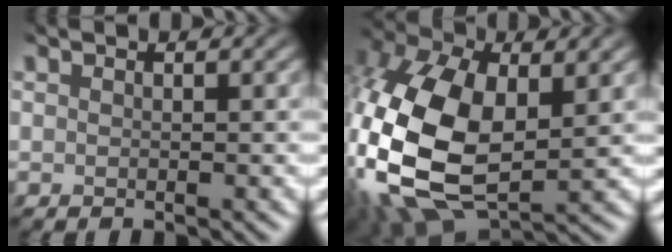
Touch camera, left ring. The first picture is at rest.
{"total": 14.8, "force": [-1.5, 8.9, 11.7], "torque": [-0.287, -0.024, -0.024]}